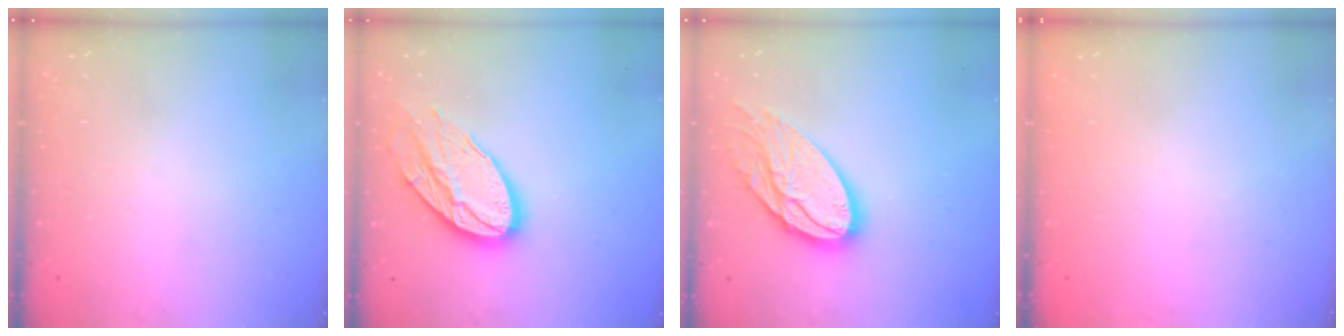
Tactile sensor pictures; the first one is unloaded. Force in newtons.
{"total": 17.7, "press": 17.6, "slide": 1.7}
{"total": 17.6, "press": 17.6, "slide": 1.3}
{"total": 0.0}